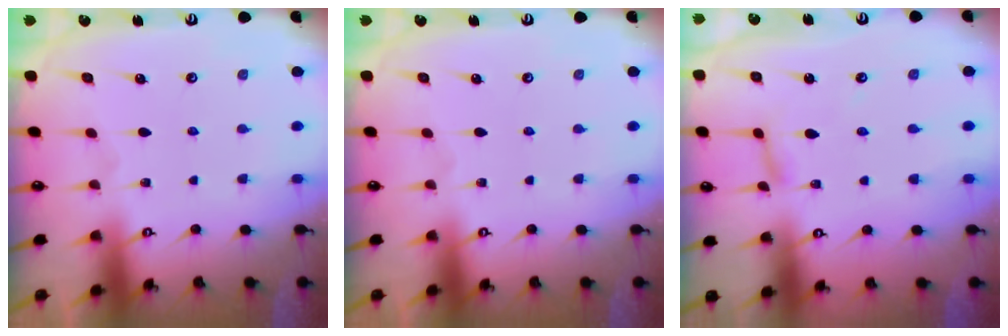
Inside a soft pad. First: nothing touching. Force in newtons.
{"total": 0.0}
{"total": 2.8, "press": 2.8, "slide": 0.2}